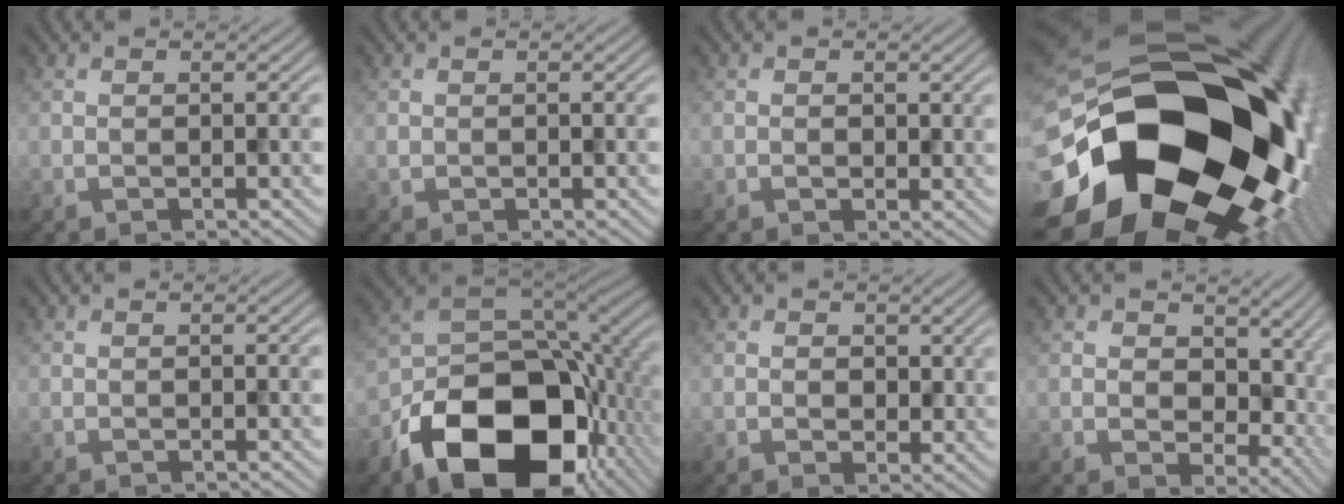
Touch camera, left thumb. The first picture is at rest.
{"total": 0.6, "force": [0.1, 0.6, 0.1], "torque": [-0.002, -0.003, 0.002]}
{"total": 1.1, "force": [0.2, 1.1, 0.4], "torque": [-0.007, -0.007, 0.001]}
{"total": 24.2, "force": [-5.8, 18.5, 14.5], "torque": [-0.246, -0.088, -0.097]}
{"total": 0.0}
{"total": 19.9, "force": [-9.1, 12.5, 12.5], "torque": [-0.239, -0.059, -0.143]}
{"total": 2.5, "force": [0.6, 2.1, 1.1], "torque": [-0.028, -0.008, 0.003]}
{"total": 10.7, "force": [1.1, 7.6, 7.3], "torque": [-0.124, -0.030, 0.026]}